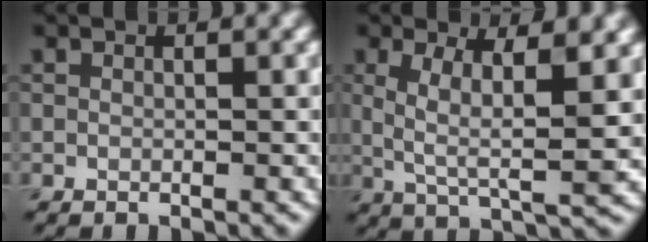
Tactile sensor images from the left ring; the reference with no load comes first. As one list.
[{"total": 6.2, "force": [1.3, 1.8, 5.7], "torque": [-0.110, -0.003, 0.023]}]